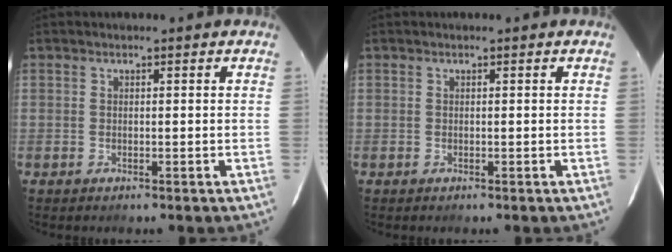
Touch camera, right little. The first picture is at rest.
{"total": 0.0}